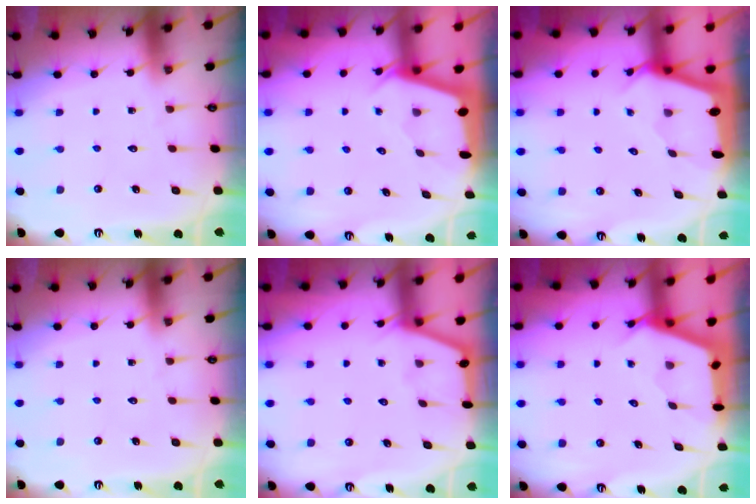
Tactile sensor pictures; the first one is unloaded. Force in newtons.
{"total": 2.0, "press": 2.0, "slide": 0.3}
{"total": 2.1, "press": 2.1, "slide": 0.1}
{"total": 0.0}
{"total": 1.9, "press": 1.9, "slide": 0.3}
{"total": 2.6, "press": 2.6, "slide": 0.3}